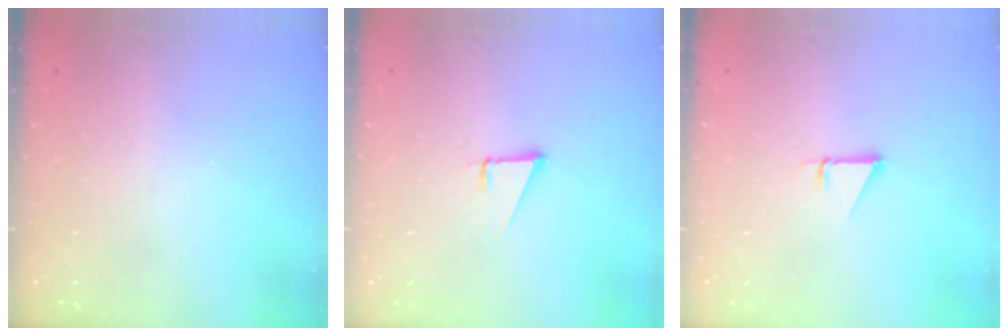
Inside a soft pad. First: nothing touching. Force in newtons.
{"total": 1.9, "press": 1.9, "slide": 0.0}
{"total": 1.0, "press": 1.0, "slide": 0.1}